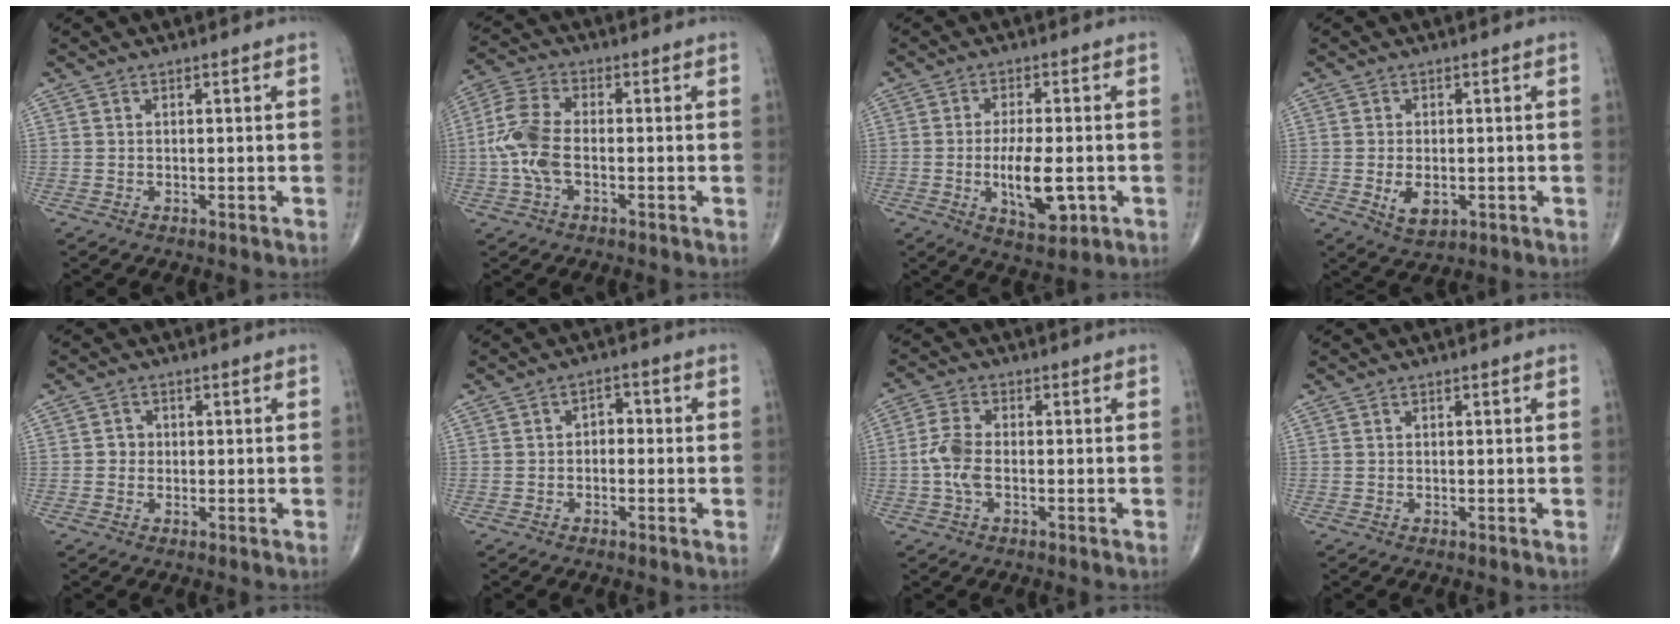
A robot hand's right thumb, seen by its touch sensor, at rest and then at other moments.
{"total": 8.6, "force": [-1.4, 4.5, 7.2], "torque": [-0.174, 0.022, -0.034]}
{"total": 9.4, "force": [-2.1, 3.7, 8.4], "torque": [-0.139, -0.006, -0.029]}
{"total": 4.8, "force": [-1.1, 2.8, 3.7], "torque": [-0.057, -0.006, -0.012]}
{"total": 1.8, "force": [-0.1, 1.7, 0.6], "torque": [0.003, 0.006, -0.006]}
{"total": 2.8, "force": [-0.4, 1.9, 1.9], "torque": [-0.011, 0.013, -0.016]}
{"total": 5.4, "force": [-1.0, 2.7, 4.6], "torque": [-0.110, 0.013, -0.023]}
{"total": 0.0}